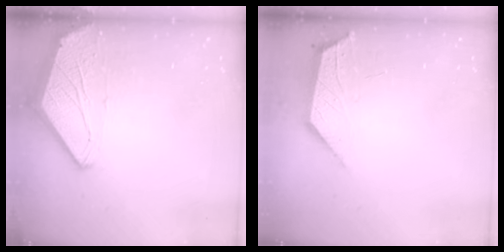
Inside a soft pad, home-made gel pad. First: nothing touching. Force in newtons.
{"total": 2.3, "press": 2.2, "slide": 0.5}